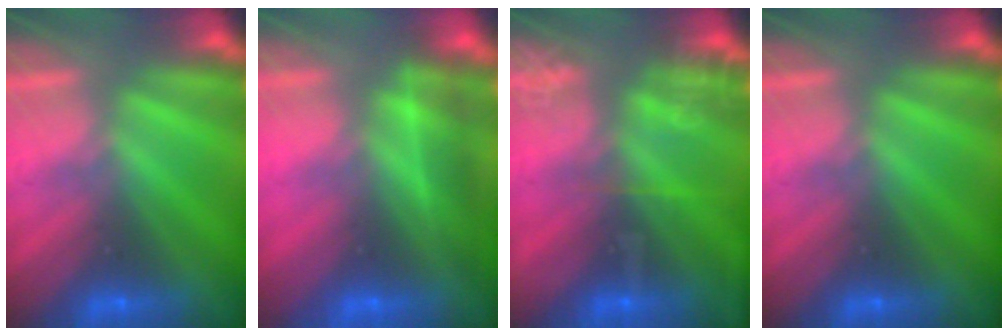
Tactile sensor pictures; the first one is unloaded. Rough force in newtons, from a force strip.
{"total": 2.2}
{"total": 6.3}
{"total": 0.0}